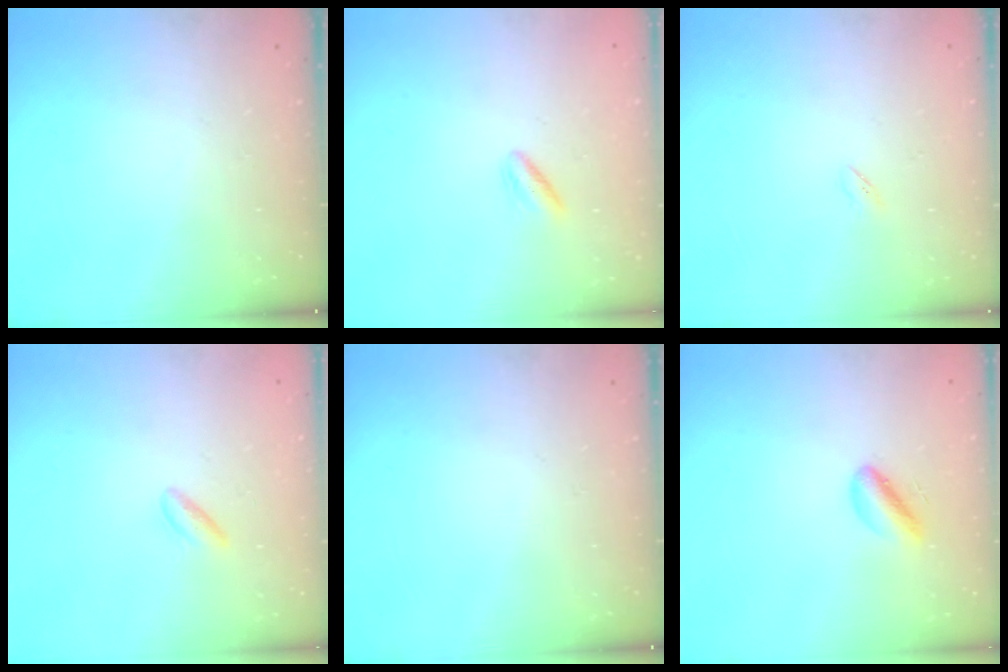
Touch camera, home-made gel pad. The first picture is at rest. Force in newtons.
{"total": 2.7, "press": 2.5, "slide": 1.2}
{"total": 1.7, "press": 1.5, "slide": 0.6}
{"total": 2.0, "press": 1.7, "slide": 1.2}
{"total": 0.0}
{"total": 4.4, "press": 4.1, "slide": 1.4}